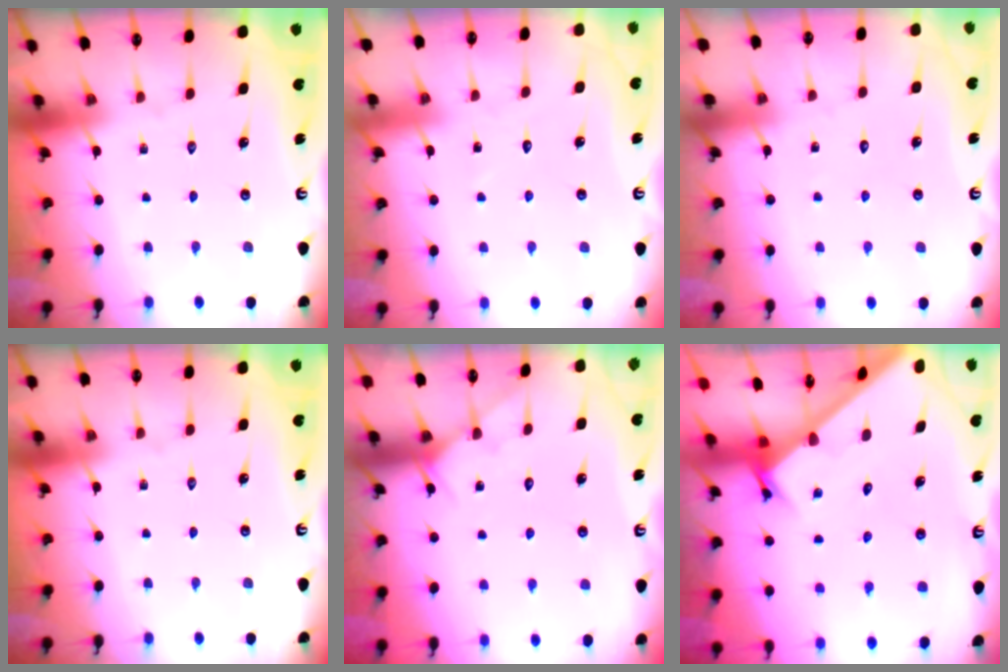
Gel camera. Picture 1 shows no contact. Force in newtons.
{"total": 4.8, "press": 4.8, "slide": 0.5}
{"total": 4.0, "press": 4.0, "slide": 0.3}
{"total": 0.0}
{"total": 4.6, "press": 4.6, "slide": 0.4}
{"total": 2.5, "press": 2.5, "slide": 0.2}